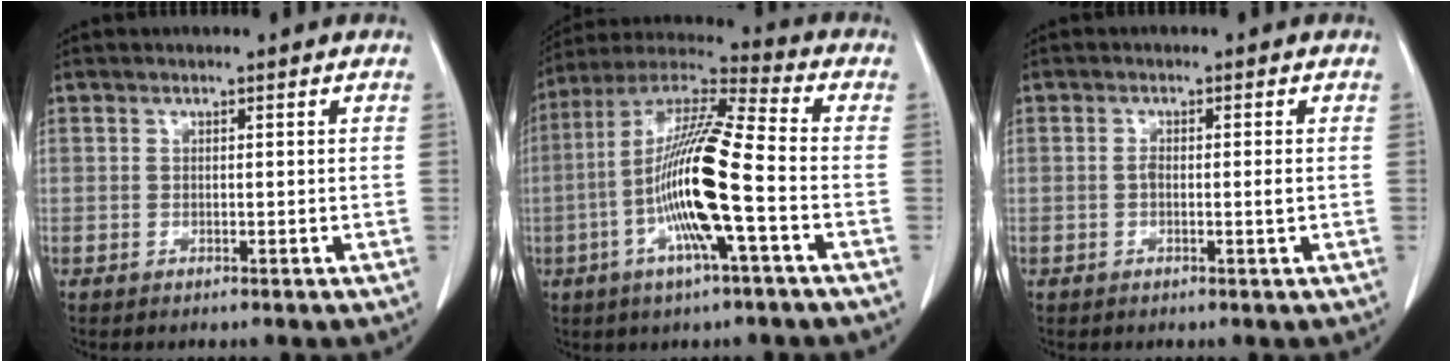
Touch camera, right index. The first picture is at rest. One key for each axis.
{"total": 16.1, "fx": -3.8, "fy": 0.8, "fz": 15.6, "tx": -0.308, "ty": 0.001, "tz": -0.079}
{"total": 1.8, "fx": -0.2, "fy": 0.3, "fz": 1.7, "tx": -0.031, "ty": 0.000, "tz": -0.004}